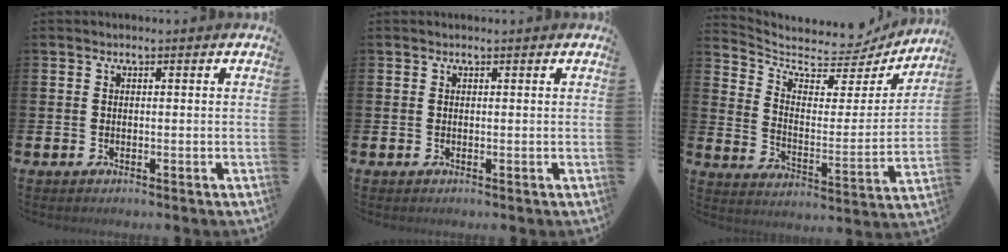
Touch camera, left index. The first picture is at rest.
{"total": 0.0}
{"total": 7.1, "force": [6.5, 2.6, 1.2], "torque": [-0.053, -0.062, 0.107]}